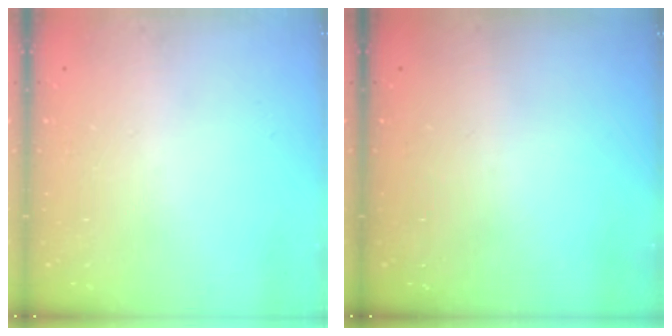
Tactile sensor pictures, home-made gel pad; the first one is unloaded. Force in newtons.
{"total": 0.0}